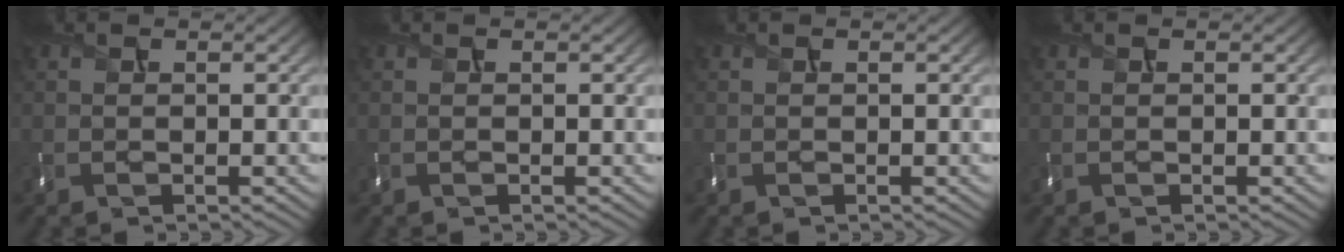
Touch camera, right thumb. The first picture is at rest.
{"total": 0.0}
{"total": 0.0}
{"total": 0.0}